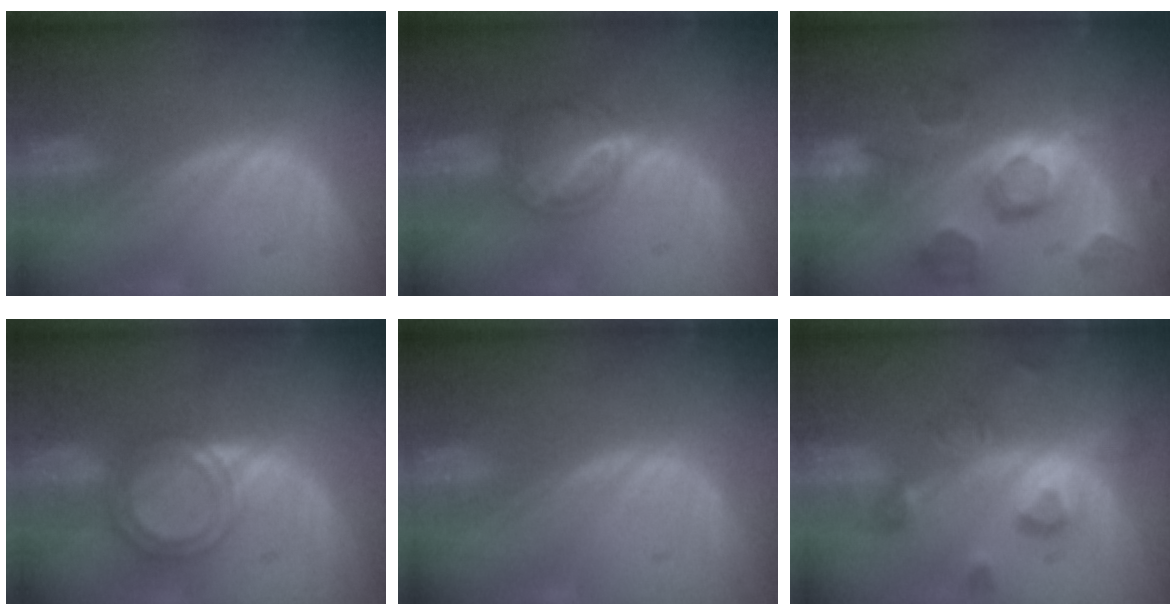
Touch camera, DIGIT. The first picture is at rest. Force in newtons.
{"total": 5.7, "press": 5.5, "slide": 1.6}
{"total": 11.3, "press": 10.0, "slide": 5.2}
{"total": 5.9, "press": 5.4, "slide": 2.3}
{"total": 0.0}
{"total": 7.9, "press": 7.7, "slide": 2.1}